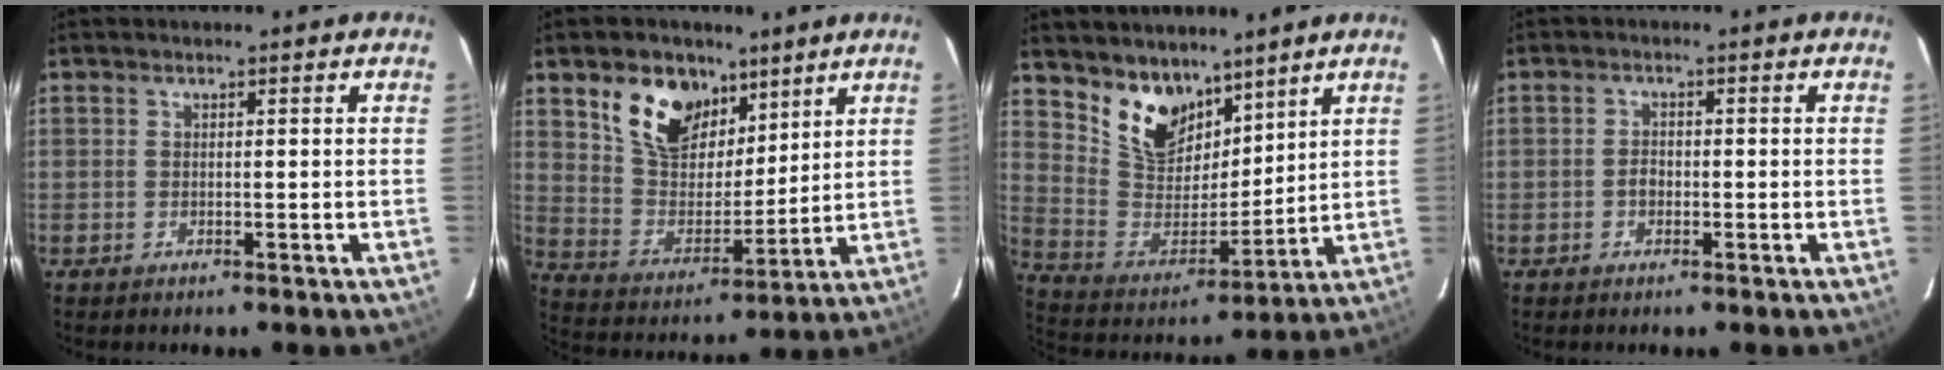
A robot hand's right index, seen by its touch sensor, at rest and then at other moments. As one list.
[{"total": 14.6, "force": [8.6, 8.8, 7.8], "torque": [-0.159, 0.018, 0.169]}, {"total": 12.9, "force": [9.1, 7.2, 5.6], "torque": [-0.113, 0.001, 0.186]}, {"total": 1.5, "force": [-0.6, 1.0, 0.8], "torque": [-0.016, 0.006, -0.011]}]